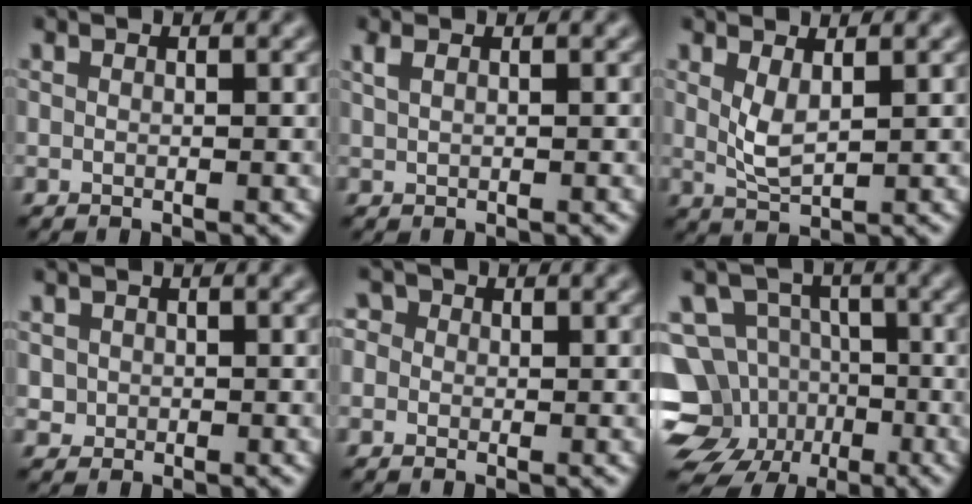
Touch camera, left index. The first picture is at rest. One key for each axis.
{"total": 1.2, "fx": 0.8, "fy": 0.4, "fz": 0.8, "tx": -0.018, "ty": 0.000, "tz": 0.016}
{"total": 2.4, "fx": 1.0, "fy": 0.7, "fz": 2.1, "tx": -0.048, "ty": -0.006, "tz": 0.024}
{"total": 1.0, "fx": 0.1, "fy": 1.0, "fz": 0.1, "tx": 0.006, "ty": -0.004, "tz": 0.002}
{"total": 2.5, "fx": 1.0, "fy": 2.1, "fz": 1.0, "tx": -0.004, "ty": 0.018, "tz": -0.012}
{"total": 13.0, "fx": -5.3, "fy": 11.1, "fz": 4.4, "tx": -0.082, "ty": -0.010, "tz": -0.107}